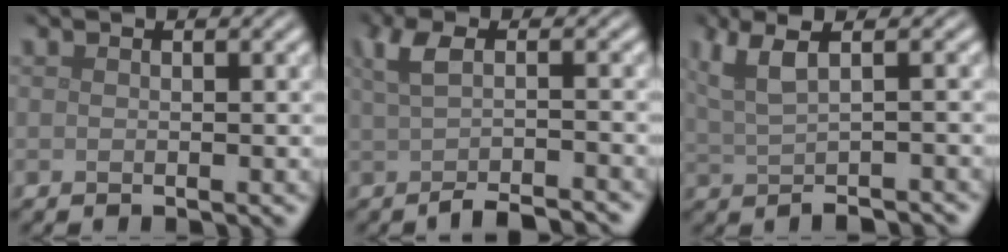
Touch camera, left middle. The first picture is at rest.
{"total": 4.1, "force": [-1.4, 1.1, 3.6], "torque": [-0.060, -0.007, -0.026]}
{"total": 4.3, "force": [0.8, 1.6, 4.0], "torque": [-0.062, 0.005, 0.018]}